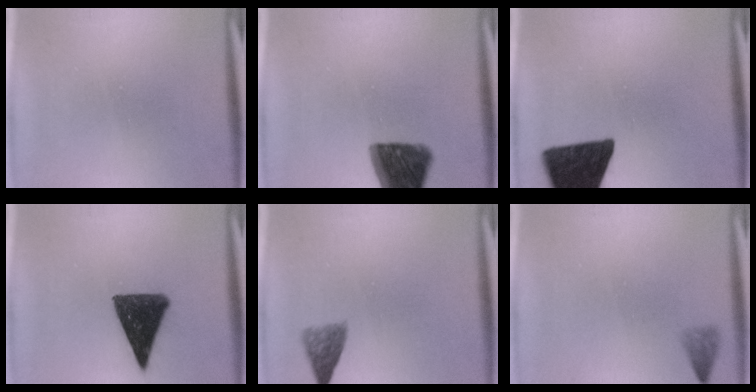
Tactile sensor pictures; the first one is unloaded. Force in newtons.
{"total": 12.8}
{"total": 15.7}
{"total": 11.5}
{"total": 2.9}
{"total": 2.1}